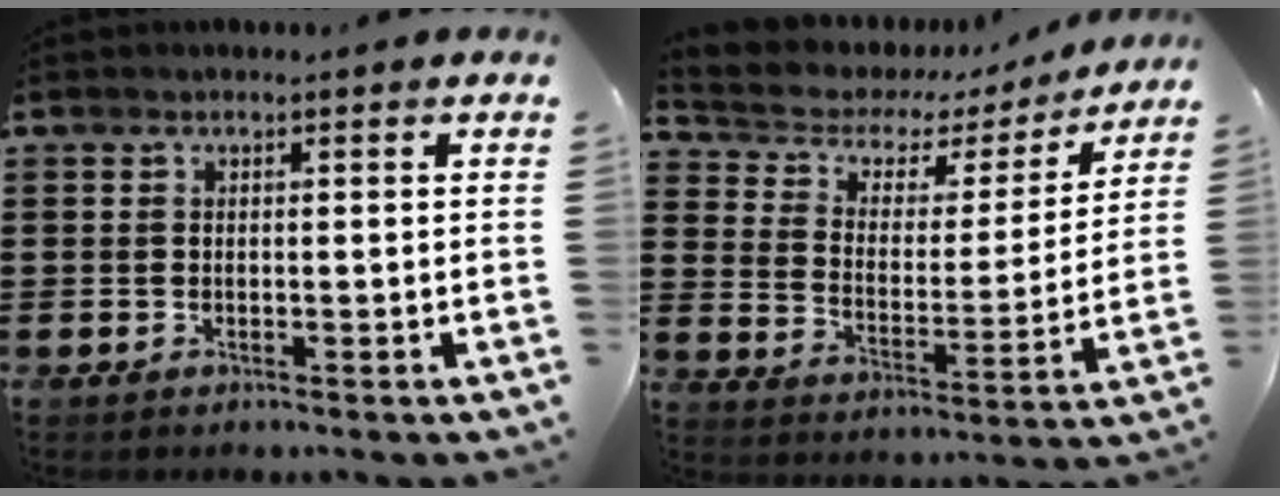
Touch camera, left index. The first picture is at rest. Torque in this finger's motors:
{"motor_torque": [2.14, 0.00, 0.34, 0.03]}